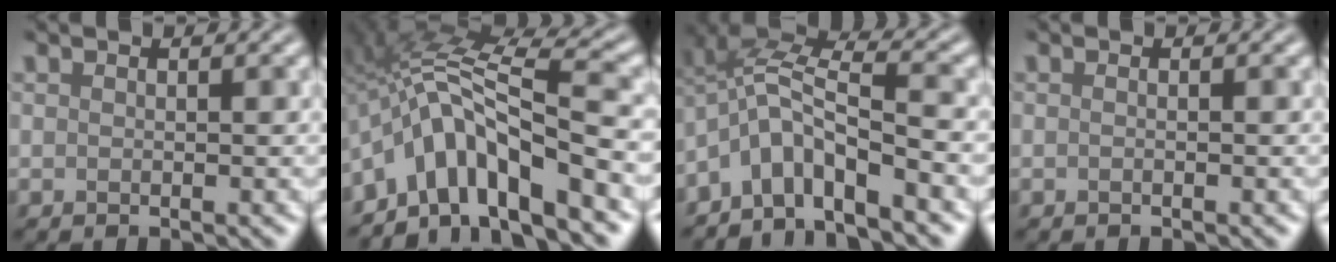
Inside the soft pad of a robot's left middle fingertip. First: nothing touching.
{"total": 9.8, "force": [-5.0, 2.6, 8.0], "torque": [-0.132, 0.029, -0.084]}
{"total": 6.6, "force": [-3.6, 1.8, 5.3], "torque": [-0.102, 0.016, -0.068]}
{"total": 0.7, "force": [0.0, 0.4, 0.5], "torque": [0.003, -0.004, -0.012]}